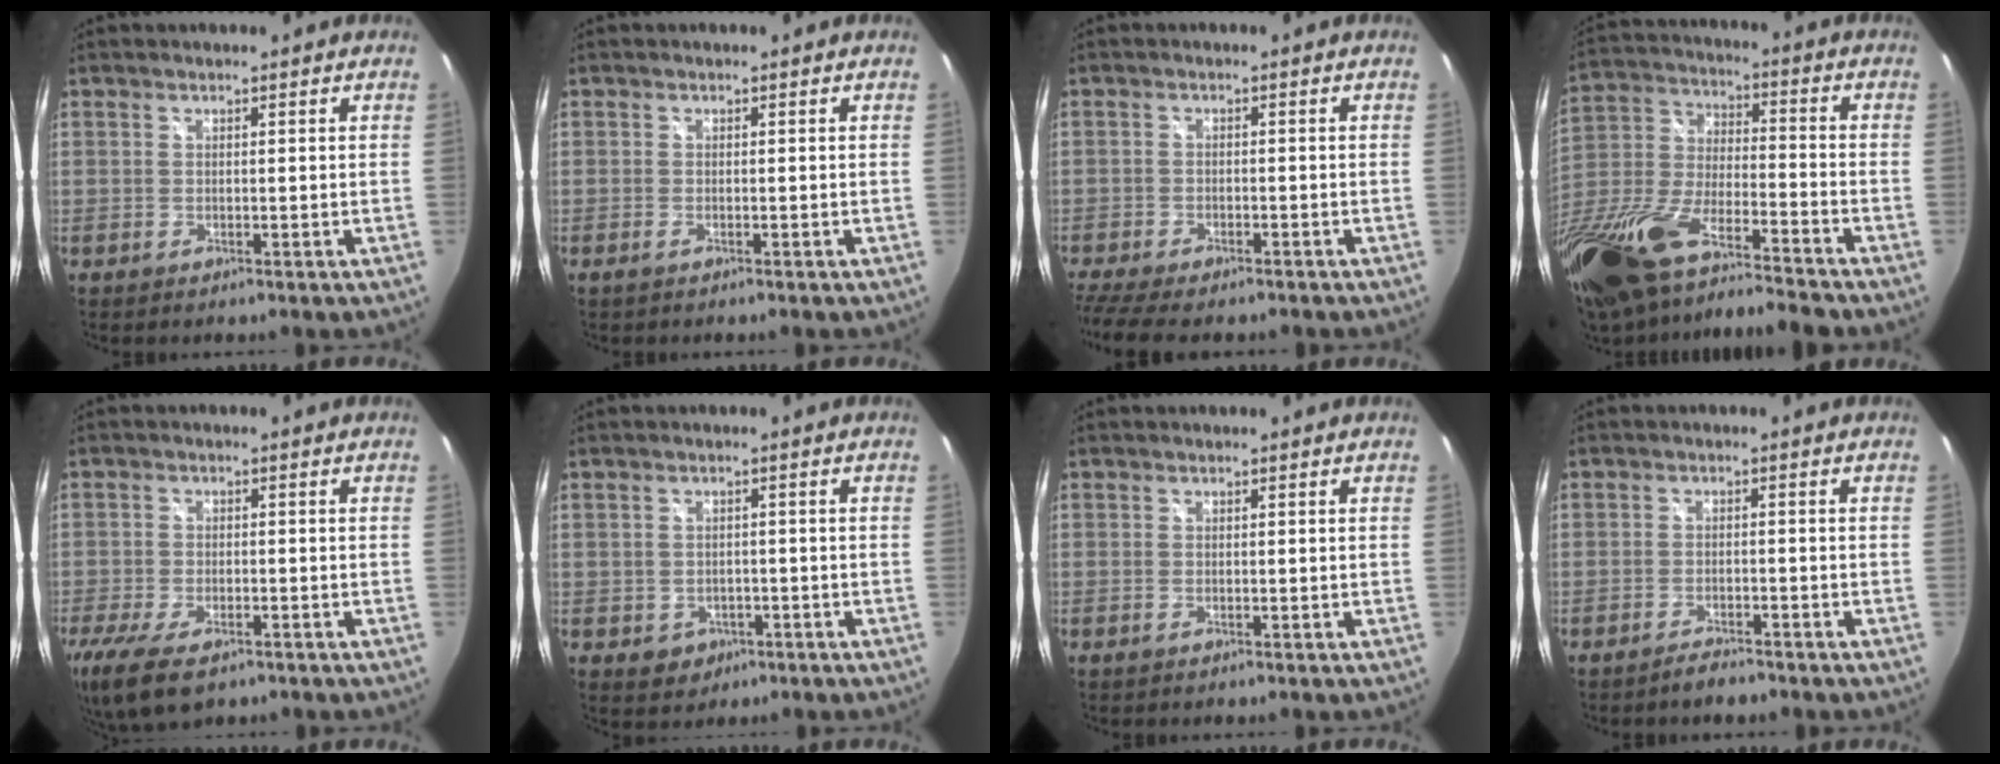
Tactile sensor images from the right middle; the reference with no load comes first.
{"total": 0.6, "force": [-0.5, 0.0, 0.3], "torque": [-0.008, -0.002, -0.012]}
{"total": 9.2, "force": [-7.7, 2.5, 4.5], "torque": [-0.118, -0.038, -0.135]}
{"total": 23.5, "force": [-17.4, 6.0, 14.6], "torque": [-0.317, -0.047, -0.325]}
{"total": 10.8, "force": [-6.8, 4.9, 6.7], "torque": [-0.166, -0.044, -0.124]}
{"total": 4.0, "force": [-1.3, 3.6, 1.1], "torque": [-0.033, 0.001, -0.008]}
{"total": 0.0}
{"total": 2.8, "force": [-2.5, 0.7, 1.0], "torque": [-0.029, -0.002, -0.042]}